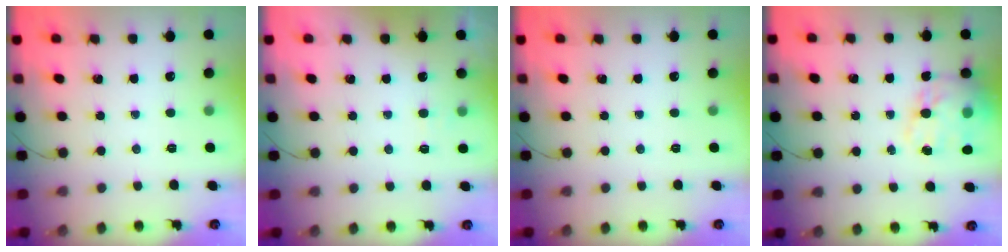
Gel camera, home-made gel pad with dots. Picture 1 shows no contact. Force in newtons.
{"total": 4.6, "press": 4.4, "slide": 1.0}
{"total": 0.0}
{"total": 16.7, "press": 16.2, "slide": 4.0}